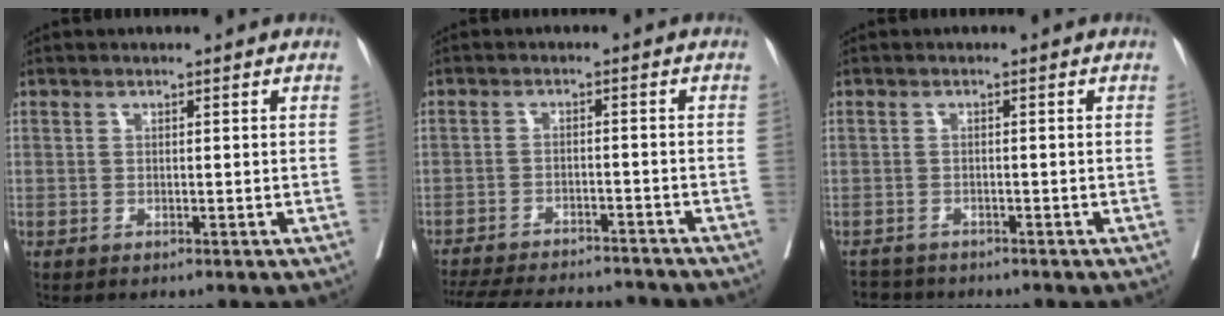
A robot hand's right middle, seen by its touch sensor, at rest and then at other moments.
{"total": 17.2, "force": [-15.7, 3.7, 6.0], "torque": [-0.142, -0.014, -0.219]}
{"total": 2.8, "force": [-2.5, 1.0, -0.5], "torque": [0.004, -0.003, -0.045]}